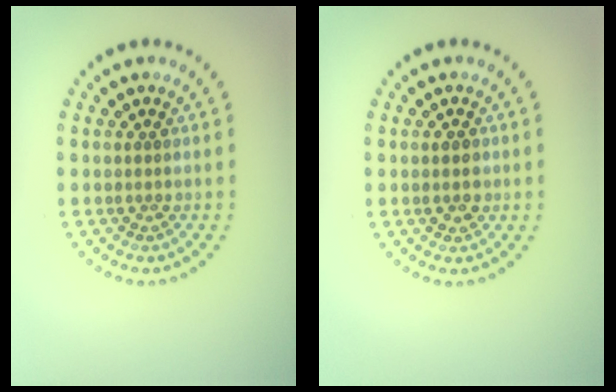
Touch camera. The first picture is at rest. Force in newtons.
{"total": 1.2, "press": 1.1, "slide": 0.1}